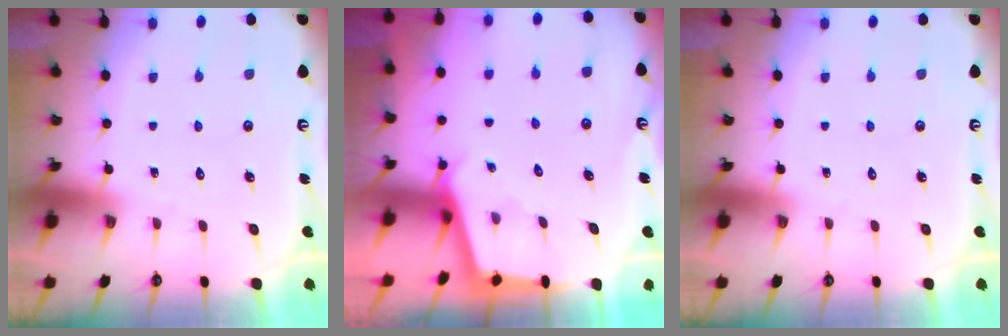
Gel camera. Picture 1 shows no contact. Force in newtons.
{"total": 2.7, "press": 2.7, "slide": 0.3}
{"total": 0.0}